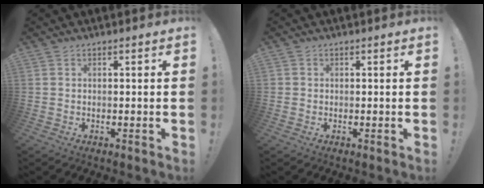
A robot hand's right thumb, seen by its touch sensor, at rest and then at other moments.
{"total": 0.7, "force": [0.0, 0.7, 0.2], "torque": [-0.001, 0.002, 0.000]}